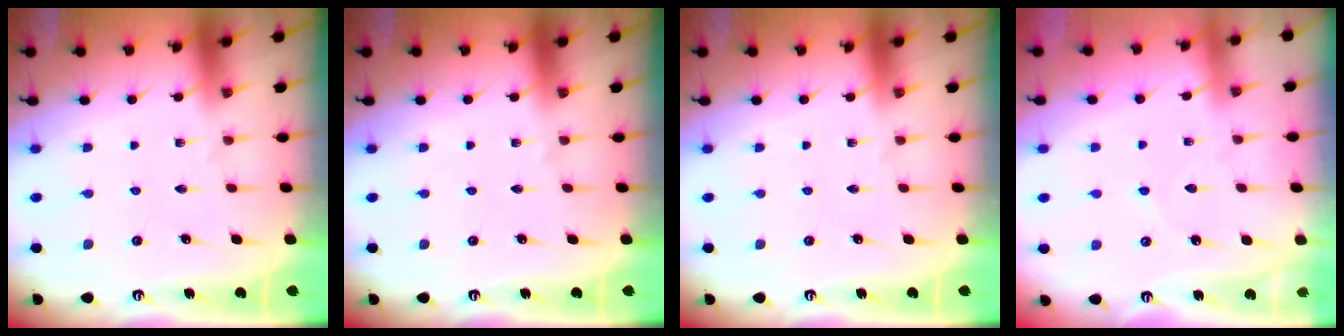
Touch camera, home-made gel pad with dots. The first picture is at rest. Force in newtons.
{"total": 0.0}
{"total": 0.0}
{"total": 2.6, "press": 2.6, "slide": 0.3}